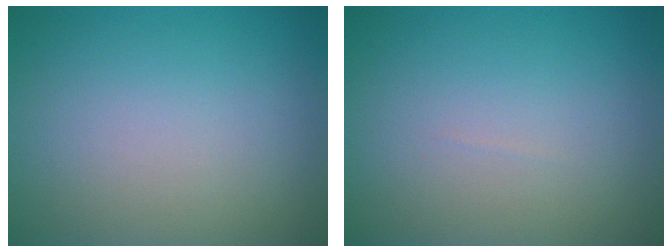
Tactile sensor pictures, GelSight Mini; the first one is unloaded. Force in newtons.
{"total": 0.0}